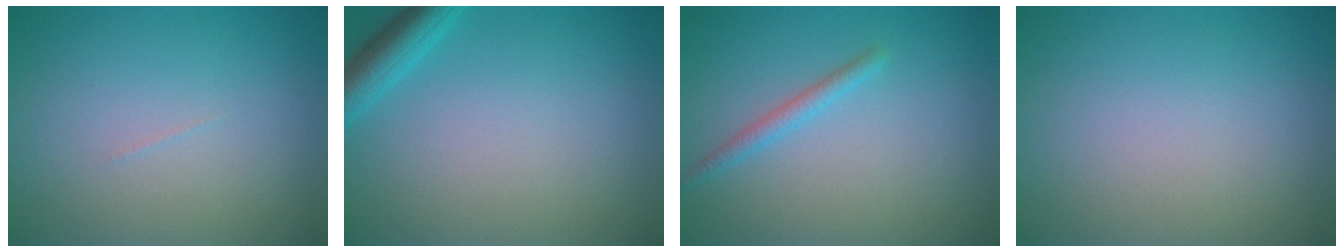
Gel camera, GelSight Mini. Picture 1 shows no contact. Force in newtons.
{"total": 2.9, "press": 2.9, "slide": 0.2}
{"total": 1.5, "press": 1.5, "slide": 0.1}
{"total": 0.0}